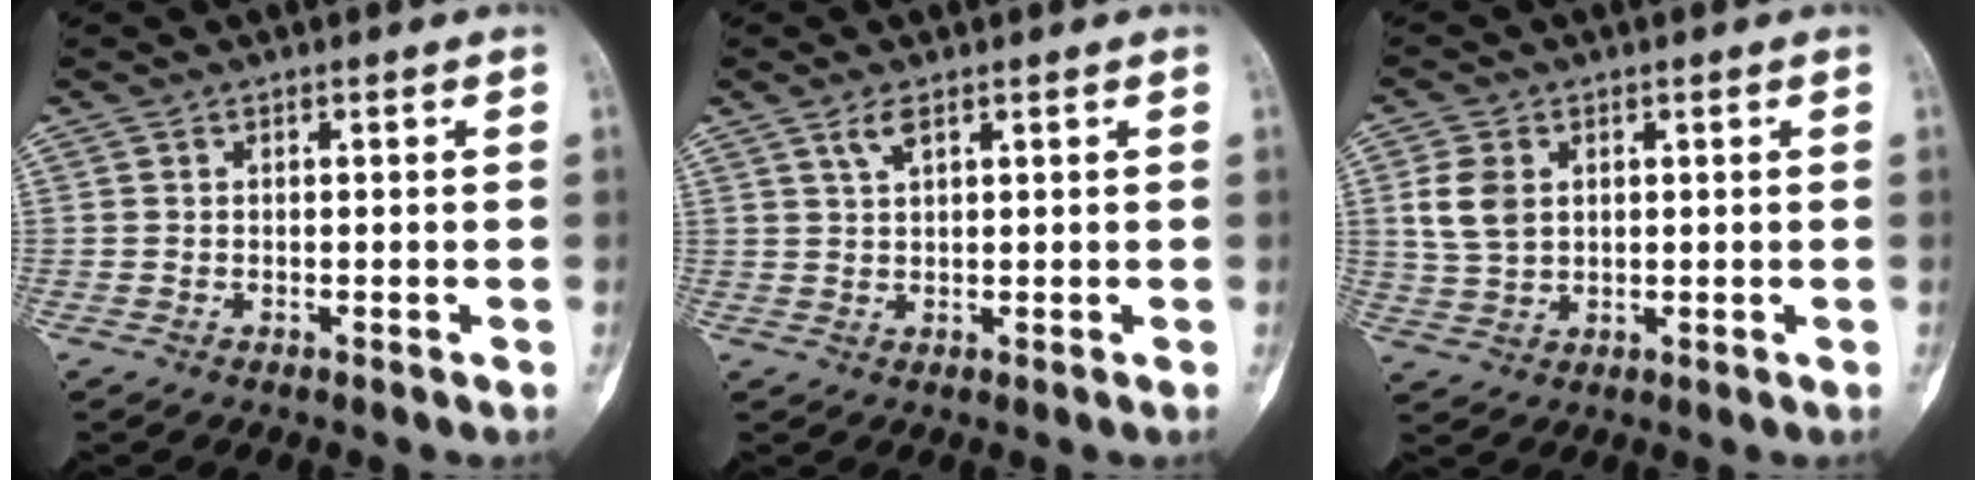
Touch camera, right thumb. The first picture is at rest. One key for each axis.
{"total": 2.6, "fx": 1.6, "fy": 0.8, "fz": 1.9, "tx": -0.043, "ty": 0.001, "tz": 0.037}
{"total": 6.4, "fx": 1.6, "fy": 4.6, "fz": 4.2, "tx": -0.079, "ty": -0.002, "tz": 0.038}